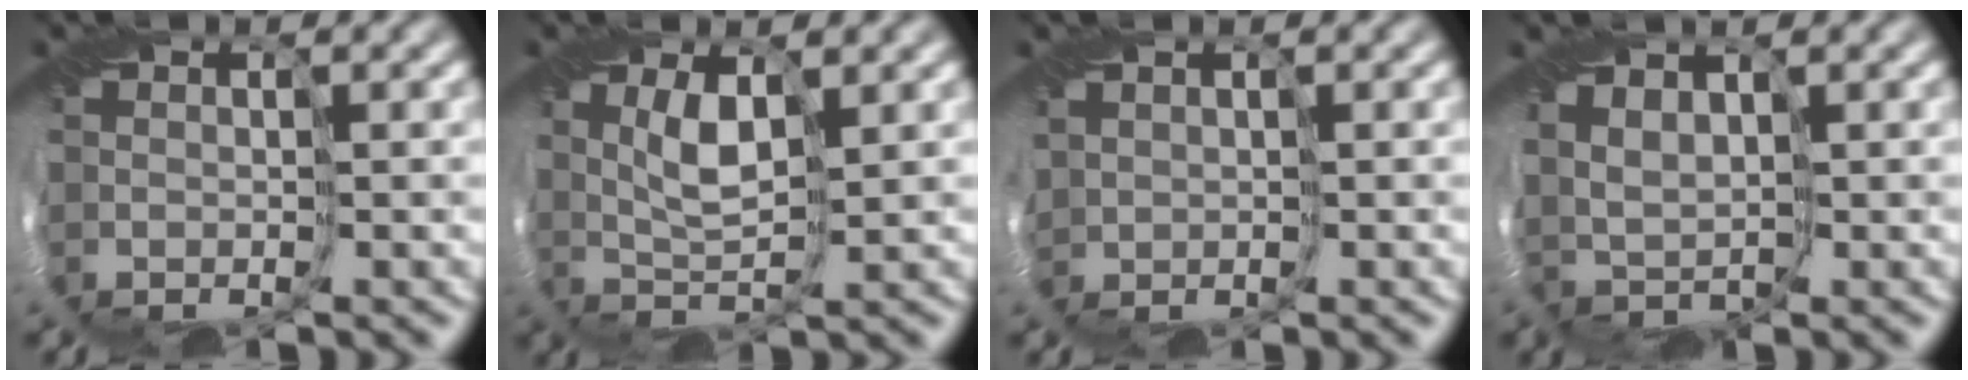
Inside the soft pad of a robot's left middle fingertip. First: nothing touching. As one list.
[{"total": 2.8, "force": [0.6, 1.1, 2.4], "torque": [-0.060, 0.000, 0.012]}, {"total": 1.1, "force": [0.5, 0.9, 0.1], "torque": [-0.008, 0.001, 0.013]}, {"total": 2.5, "force": [1.0, 1.5, 1.8], "torque": [-0.042, 0.001, 0.018]}]